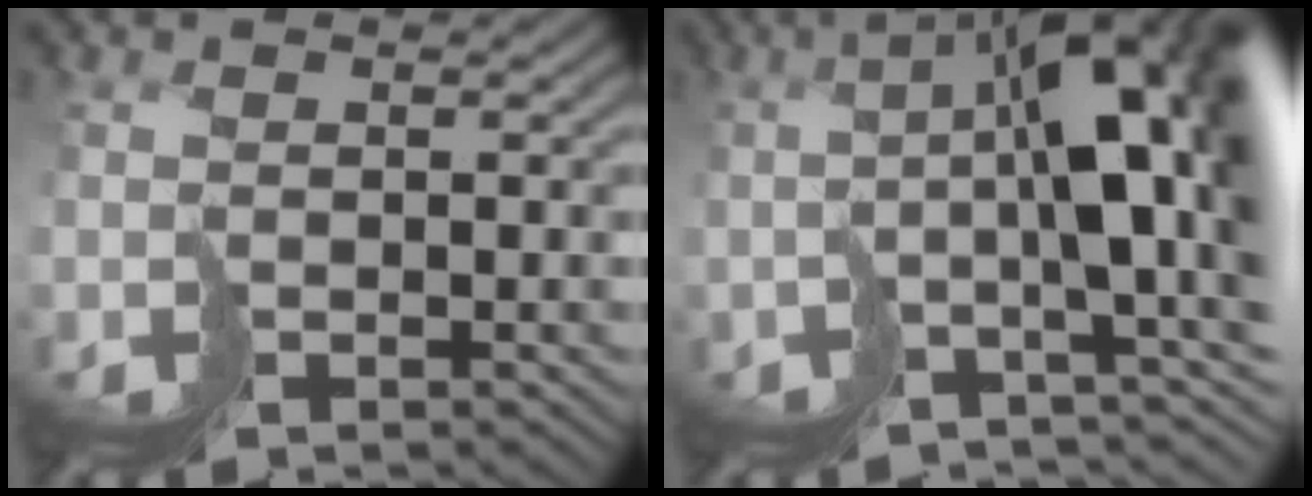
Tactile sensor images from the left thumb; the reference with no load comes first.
{"total": 12.7, "force": [1.0, 2.8, 12.4], "torque": [-0.193, 0.006, 0.023]}